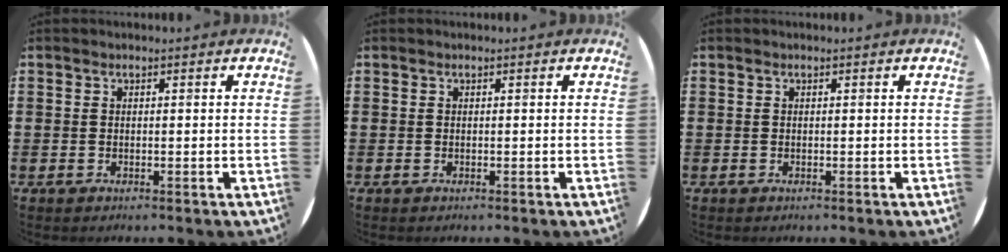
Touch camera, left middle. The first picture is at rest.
{"total": 0.0}
{"total": 0.0}